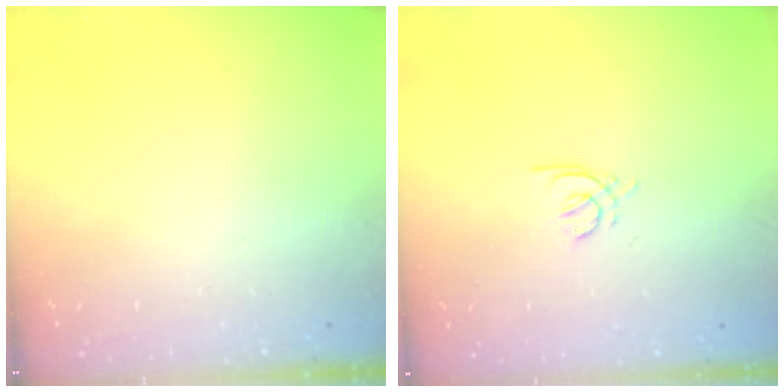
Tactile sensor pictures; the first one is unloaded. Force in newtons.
{"total": 2.8, "press": 2.7, "slide": 0.8}